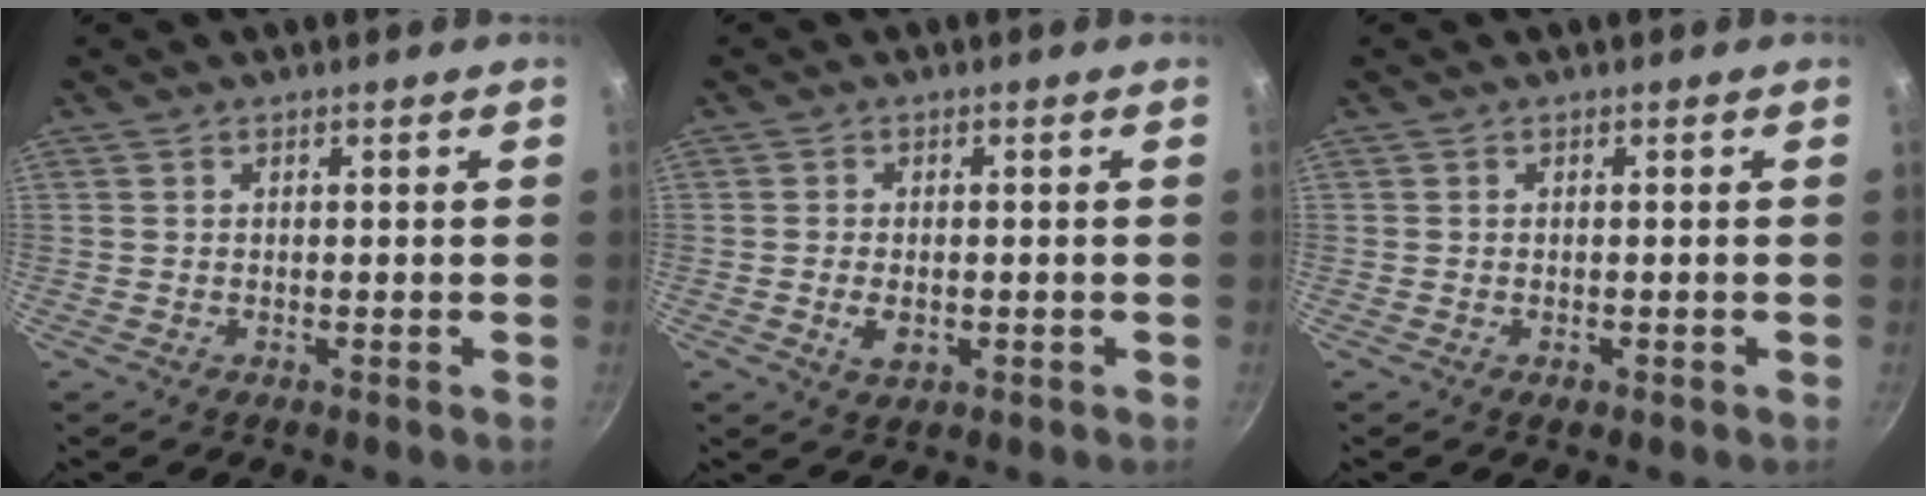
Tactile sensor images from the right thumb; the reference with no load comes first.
{"total": 3.6, "force": [-0.8, 2.2, 2.7], "torque": [-0.048, 0.001, -0.011]}
{"total": 0.9, "force": [-0.5, 0.5, 0.6], "torque": [-0.009, 0.002, -0.005]}